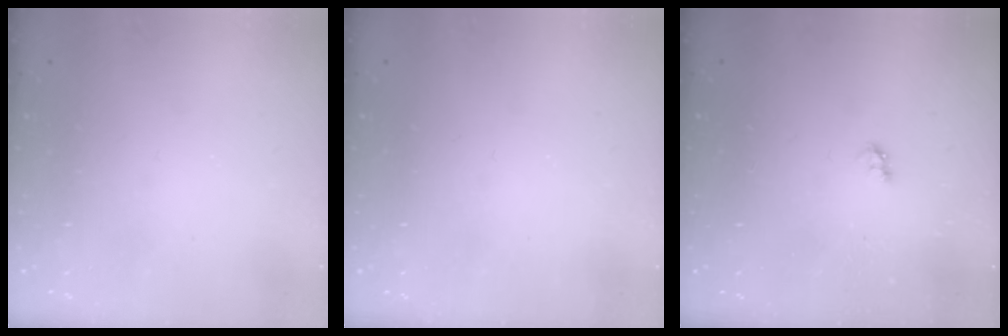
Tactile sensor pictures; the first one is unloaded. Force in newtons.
{"total": 0.0}
{"total": 2.6, "press": 2.6, "slide": 0.4}